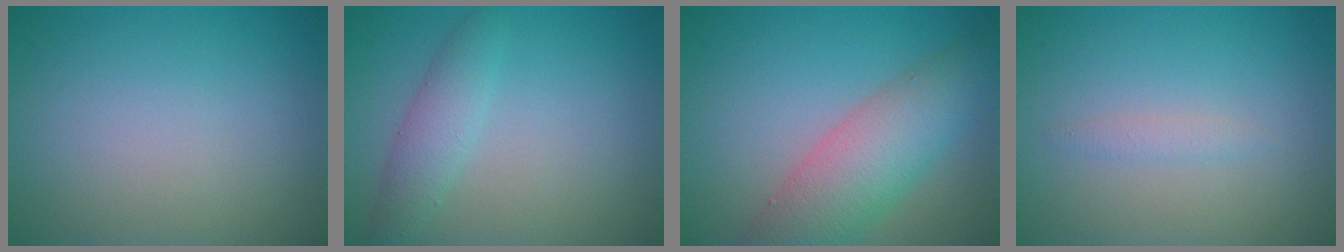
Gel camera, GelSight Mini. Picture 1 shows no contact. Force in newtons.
{"total": 2.6, "press": 2.6, "slide": 0.1}
{"total": 6.5, "press": 6.5, "slide": 0.2}
{"total": 1.0, "press": 1.0, "slide": 0.0}